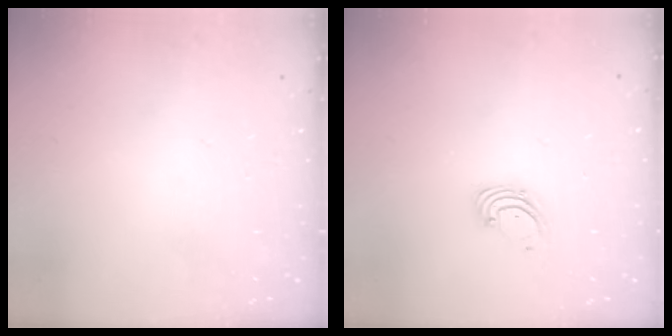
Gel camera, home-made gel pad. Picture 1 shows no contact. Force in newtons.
{"total": 1.6, "press": 1.6, "slide": 0.1}